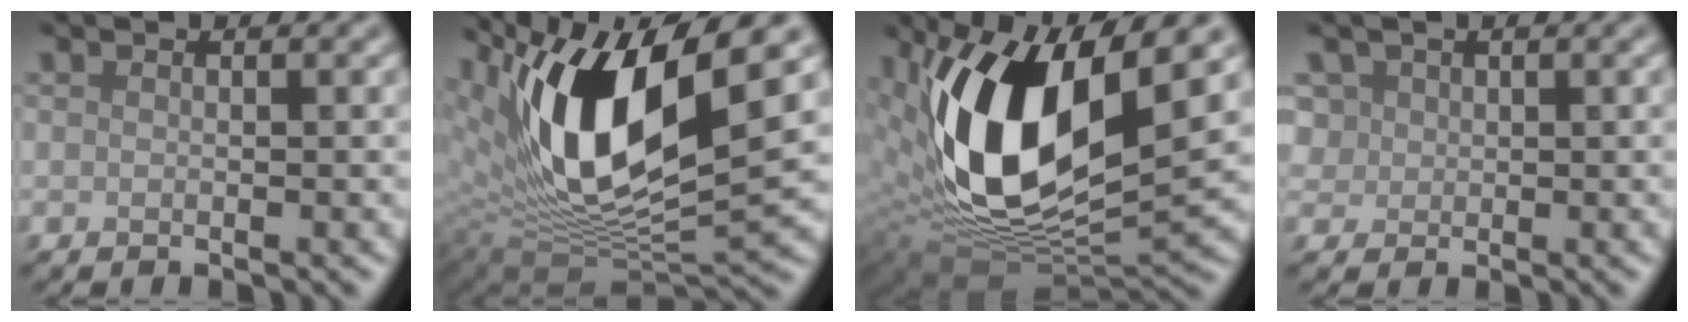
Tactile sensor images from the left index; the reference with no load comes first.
{"total": 13.8, "force": [5.3, 5.6, 11.4], "torque": [-0.206, -0.007, 0.100]}
{"total": 14.0, "force": [3.2, 6.9, 11.7], "torque": [-0.221, -0.012, 0.056]}
{"total": 3.3, "force": [1.4, 2.7, 1.3], "torque": [-0.032, 0.013, 0.028]}